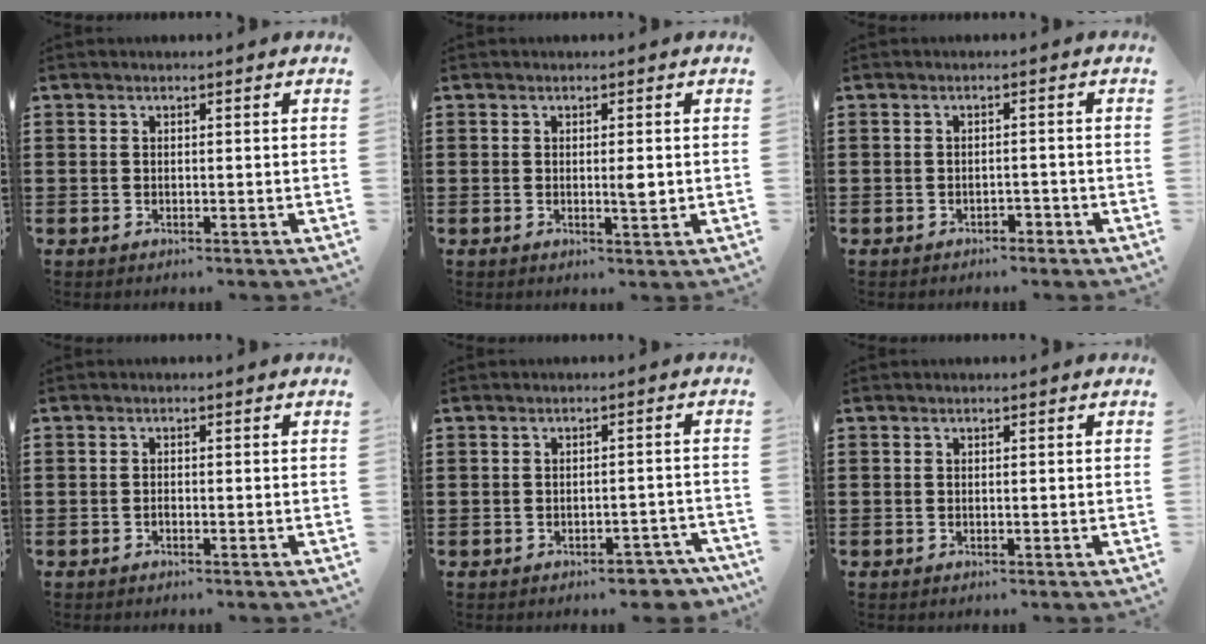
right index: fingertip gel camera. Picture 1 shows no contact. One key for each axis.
{"total": 2.4, "fx": 0.0, "fy": 0.5, "fz": 2.3, "tx": -0.043, "ty": -0.003, "tz": 0.000}
{"total": 1.4, "fx": -1.3, "fy": 0.4, "fz": 0.3, "tx": -0.012, "ty": -0.001, "tz": -0.028}
{"total": 0.6, "fx": -0.5, "fy": 0.1, "fz": 0.3, "tx": -0.008, "ty": -0.004, "tz": -0.008}
{"total": 3.4, "fx": -3.2, "fy": 1.0, "fz": 0.8, "tx": -0.014, "ty": 0.005, "tz": -0.065}
{"total": 0.0}